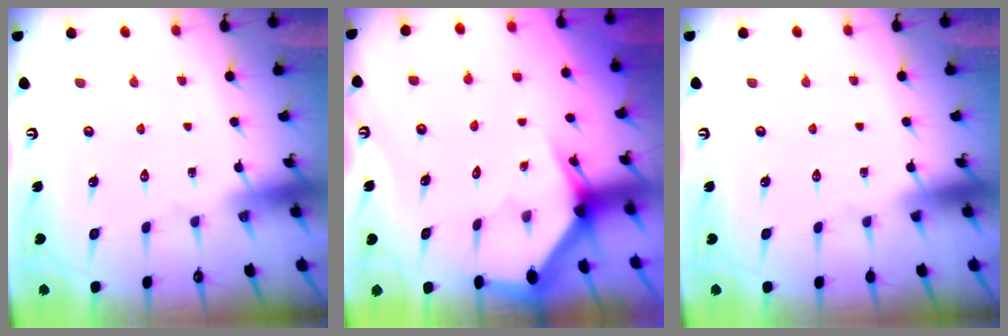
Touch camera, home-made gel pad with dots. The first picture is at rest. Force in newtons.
{"total": 3.0, "press": 3.0, "slide": 0.0}
{"total": 0.0}